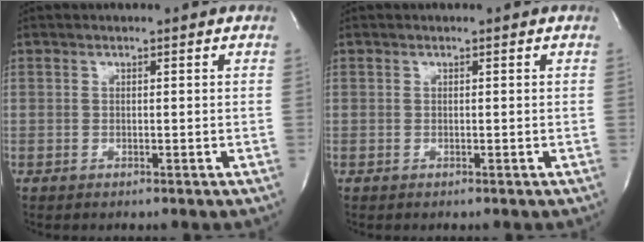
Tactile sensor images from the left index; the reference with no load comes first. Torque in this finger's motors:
{"motor_torque": [0.00, 0.00, -0.03, -0.01]}